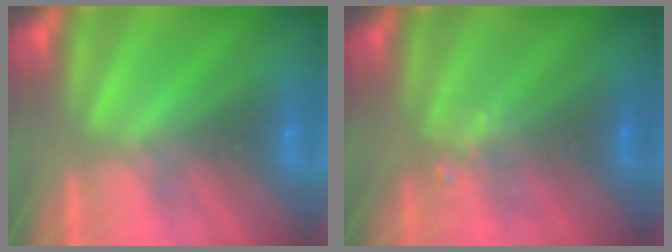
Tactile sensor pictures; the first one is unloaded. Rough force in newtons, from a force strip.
{"total": 2.3}